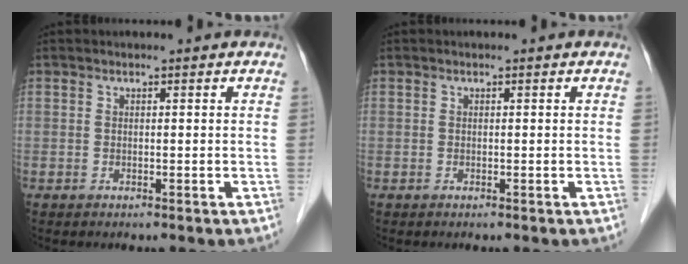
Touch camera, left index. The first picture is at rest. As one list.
[{"total": 0.0}]